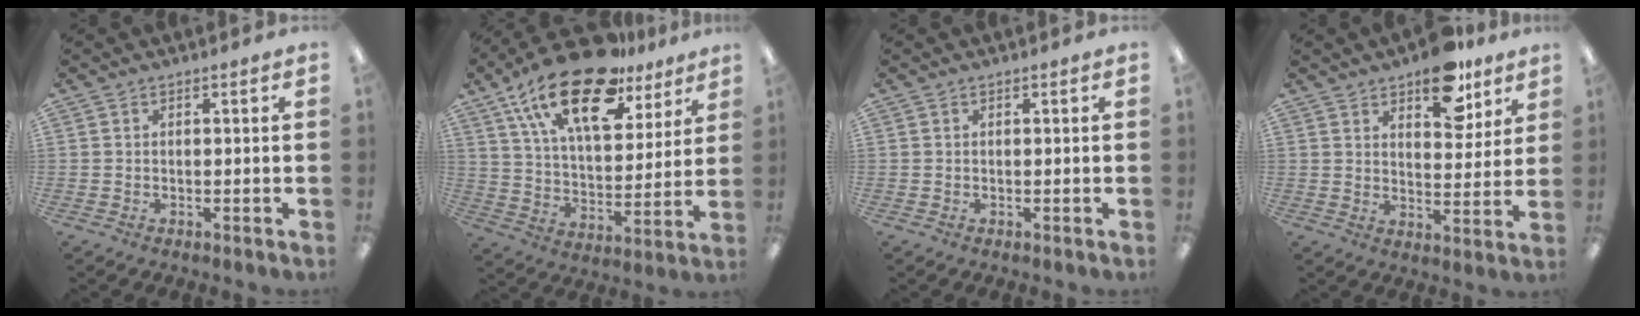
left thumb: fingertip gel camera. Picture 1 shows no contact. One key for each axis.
{"total": 23.5, "fx": 15.1, "fy": 10.5, "fz": 14.7, "tx": -0.256, "ty": -0.082, "tz": 0.260}
{"total": 0.0}
{"total": 12.4, "fx": 8.8, "fy": 6.0, "fz": 6.2, "tx": -0.067, "ty": -0.048, "tz": 0.153}